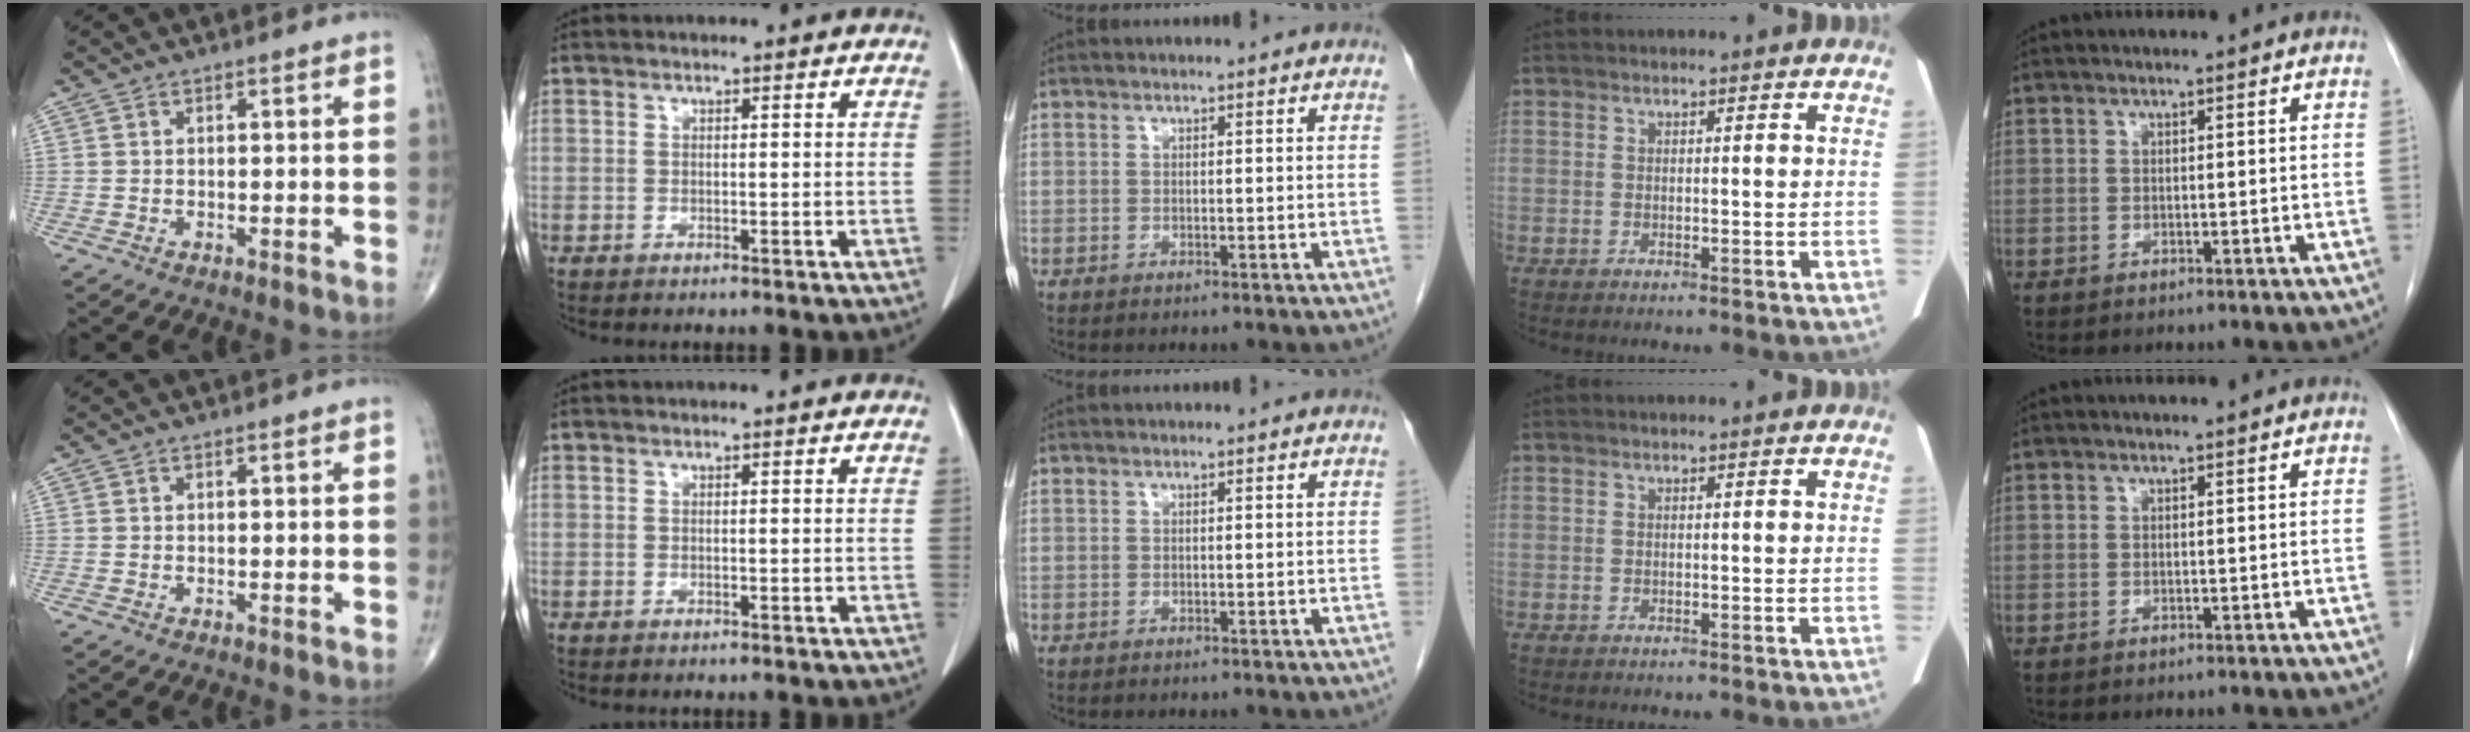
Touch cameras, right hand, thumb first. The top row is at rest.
{}